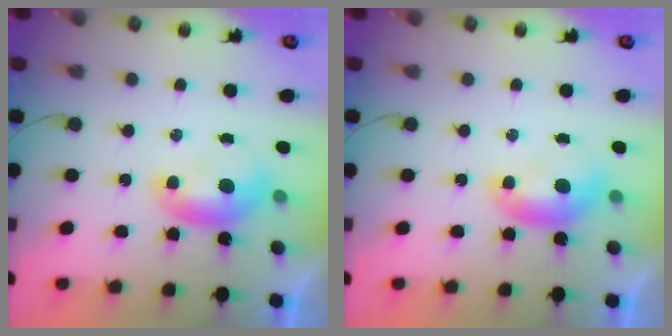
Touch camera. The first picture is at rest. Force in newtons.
{"total": 0.0}